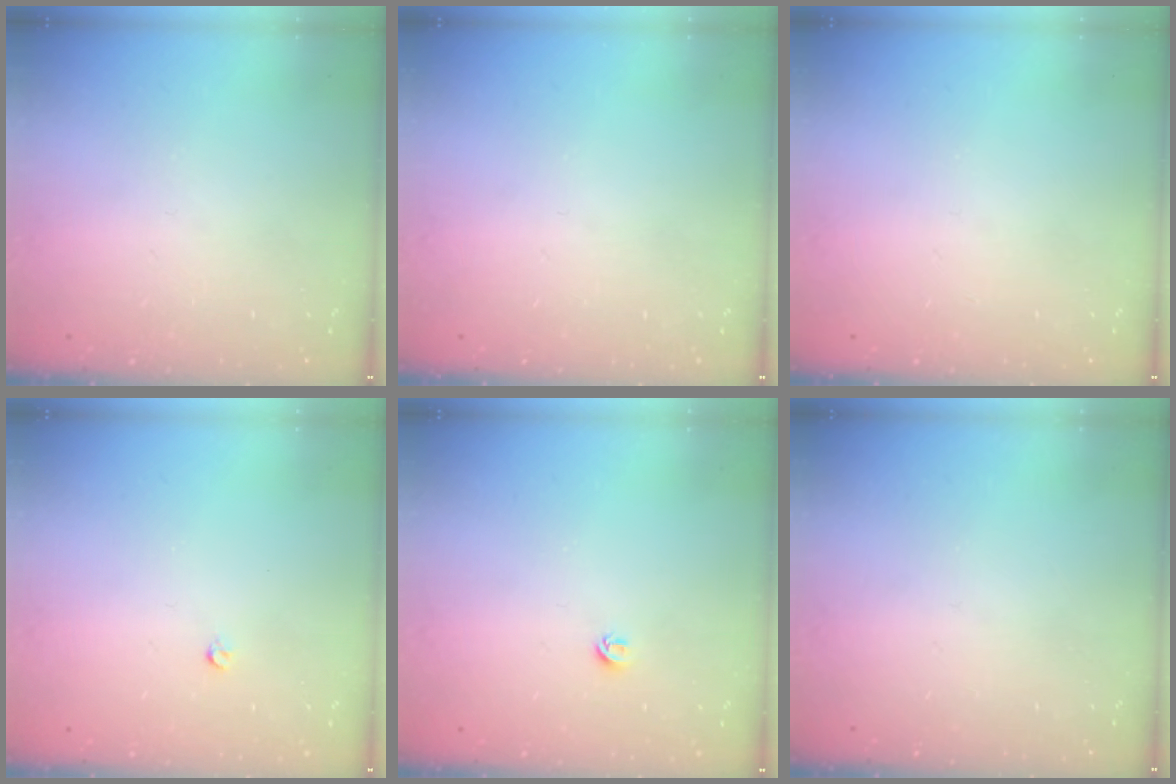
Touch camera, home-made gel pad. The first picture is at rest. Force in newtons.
{"total": 0.0}
{"total": 0.0}
{"total": 2.6, "press": 2.5, "slide": 0.4}
{"total": 3.9, "press": 3.8, "slide": 0.3}
{"total": 0.0}